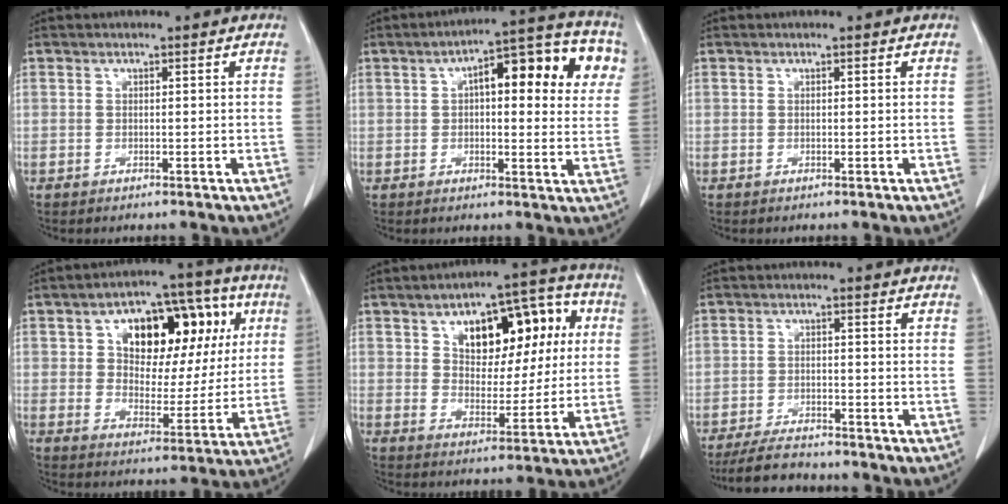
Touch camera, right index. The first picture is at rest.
{"total": 15.3, "force": [4.6, 5.0, 13.7], "torque": [-0.176, 0.040, 0.053]}
{"total": 0.0}
{"total": 18.4, "force": [6.0, 10.3, 14.0], "torque": [-0.208, 0.046, 0.094]}
{"total": 14.8, "force": [4.7, 7.9, 11.6], "torque": [-0.155, 0.040, 0.077]}
{"total": 5.7, "force": [-5.3, 1.5, 1.6], "torque": [-0.031, -0.015, -0.091]}